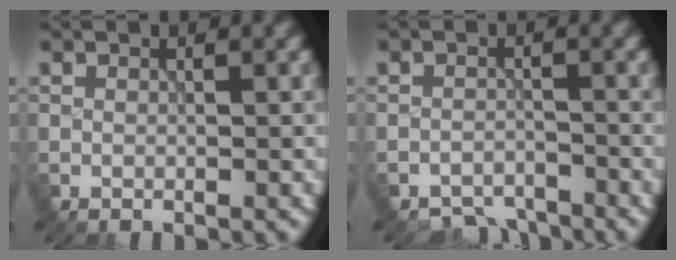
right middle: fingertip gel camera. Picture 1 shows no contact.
{"total": 3.2, "force": [-3.1, 0.9, 0.0], "torque": [0.008, -0.003, -0.053]}